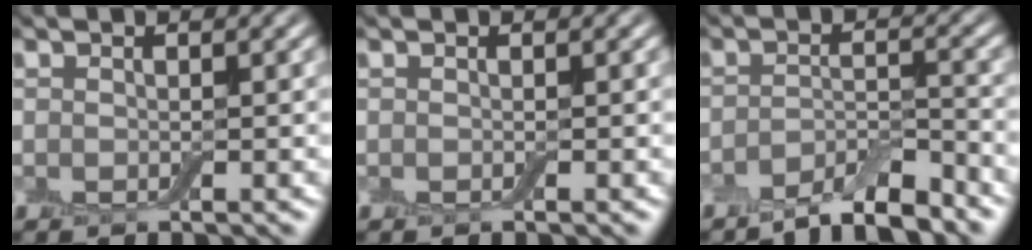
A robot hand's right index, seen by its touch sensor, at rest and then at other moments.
{"total": 0.0}
{"total": 4.3, "force": [-3.5, 0.8, 2.3], "torque": [-0.037, 0.004, -0.063]}